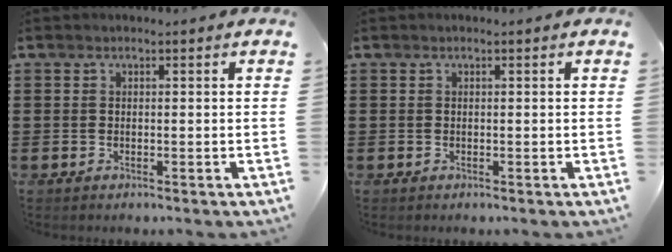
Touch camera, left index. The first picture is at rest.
{"total": 0.0}